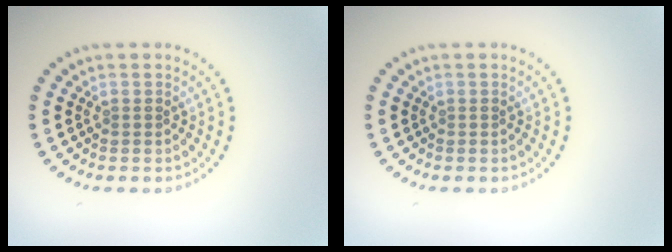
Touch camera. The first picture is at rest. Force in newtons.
{"total": 0.0}